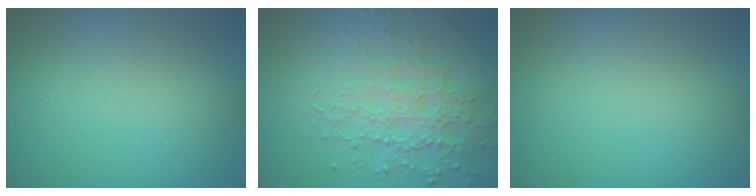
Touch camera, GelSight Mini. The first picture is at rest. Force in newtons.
{"total": 6.8, "press": 5.4, "slide": 4.2}
{"total": 0.0}